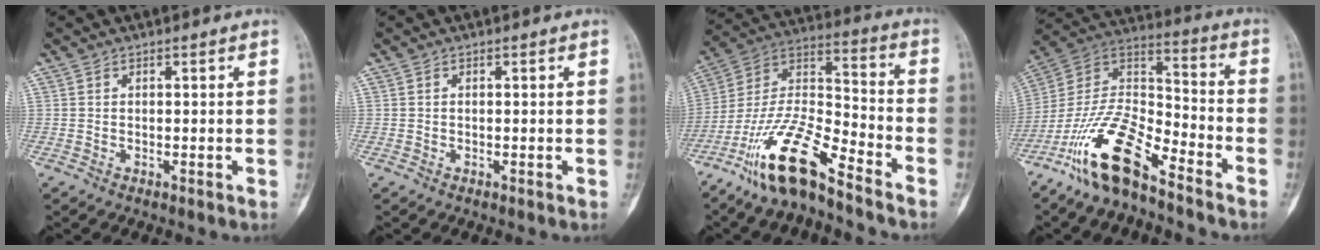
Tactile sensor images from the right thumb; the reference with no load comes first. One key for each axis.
{"total": 0.0}
{"total": 16.5, "fx": -11.8, "fy": 3.8, "fz": 10.9, "tx": -0.209, "ty": 0.076, "tz": -0.223}
{"total": 16.8, "fx": -11.6, "fy": 5.3, "fz": 11.0, "tx": -0.202, "ty": 0.080, "tz": -0.223}